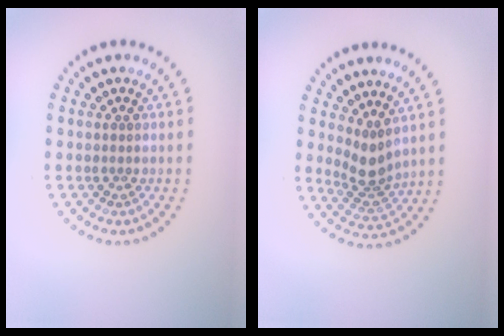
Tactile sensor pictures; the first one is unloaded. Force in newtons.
{"total": 2.9, "press": 2.2, "slide": 2.0}